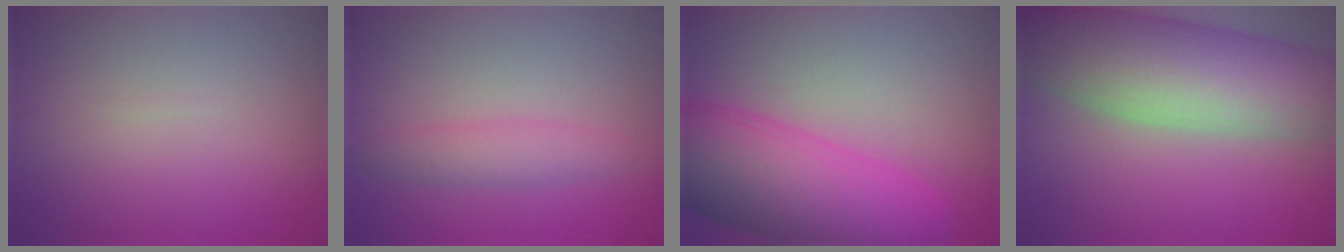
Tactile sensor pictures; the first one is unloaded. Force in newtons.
{"total": 2.5, "press": 2.5, "slide": 0.1}
{"total": 11.9, "press": 11.9, "slide": 0.6}
{"total": 12.4, "press": 12.4, "slide": 0.5}